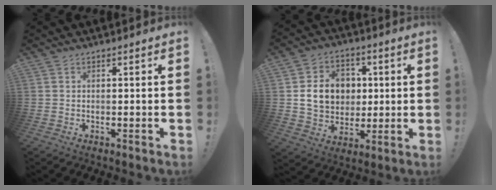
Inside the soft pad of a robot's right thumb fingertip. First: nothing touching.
{"total": 13.9, "force": [1.8, 11.9, 6.9], "torque": [-0.098, -0.001, 0.044]}